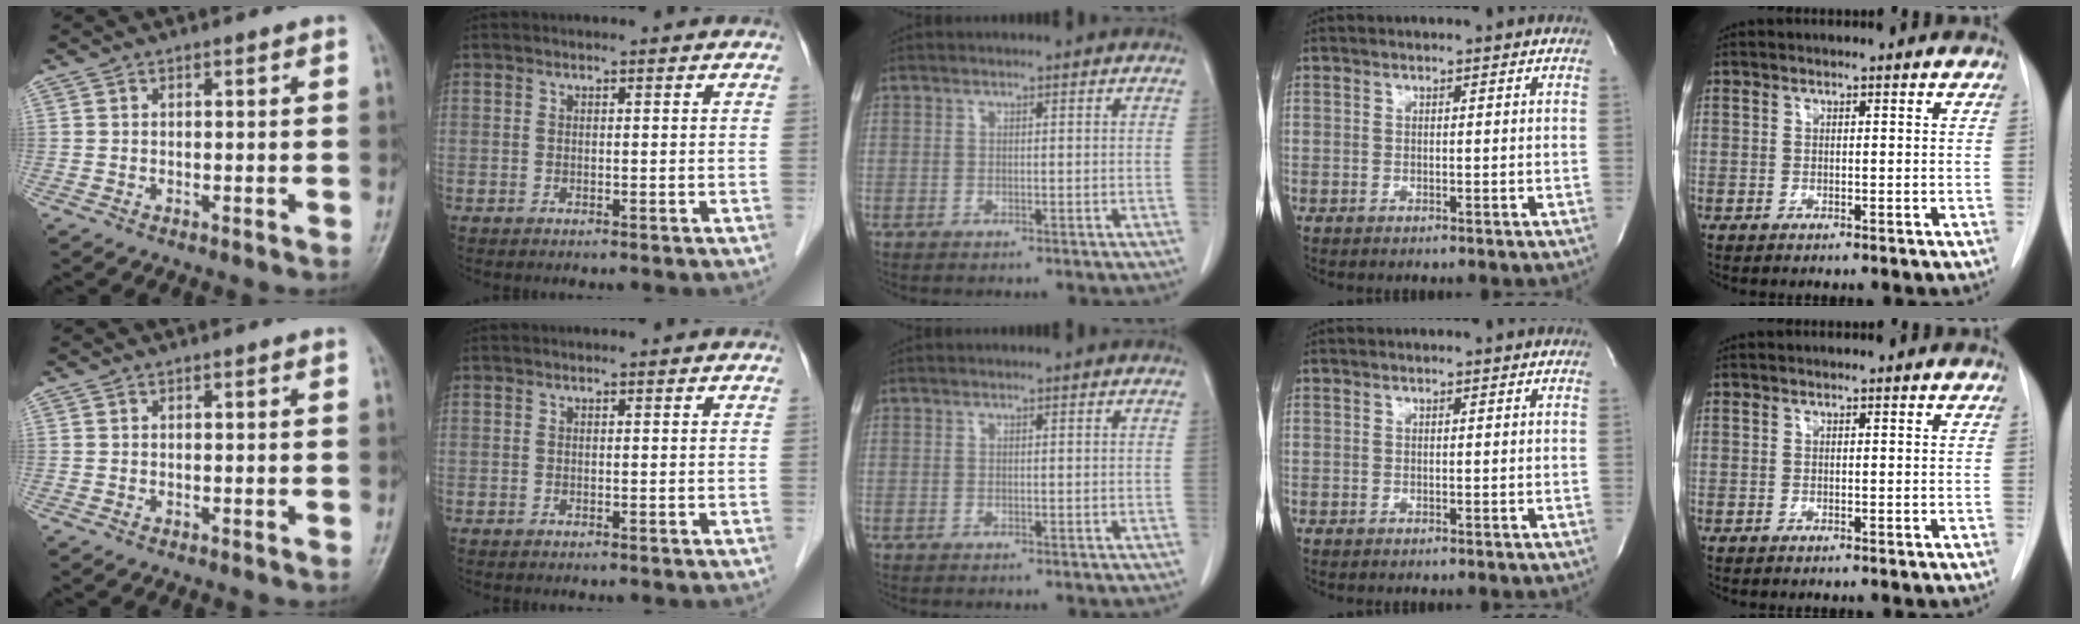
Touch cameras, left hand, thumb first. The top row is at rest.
{}